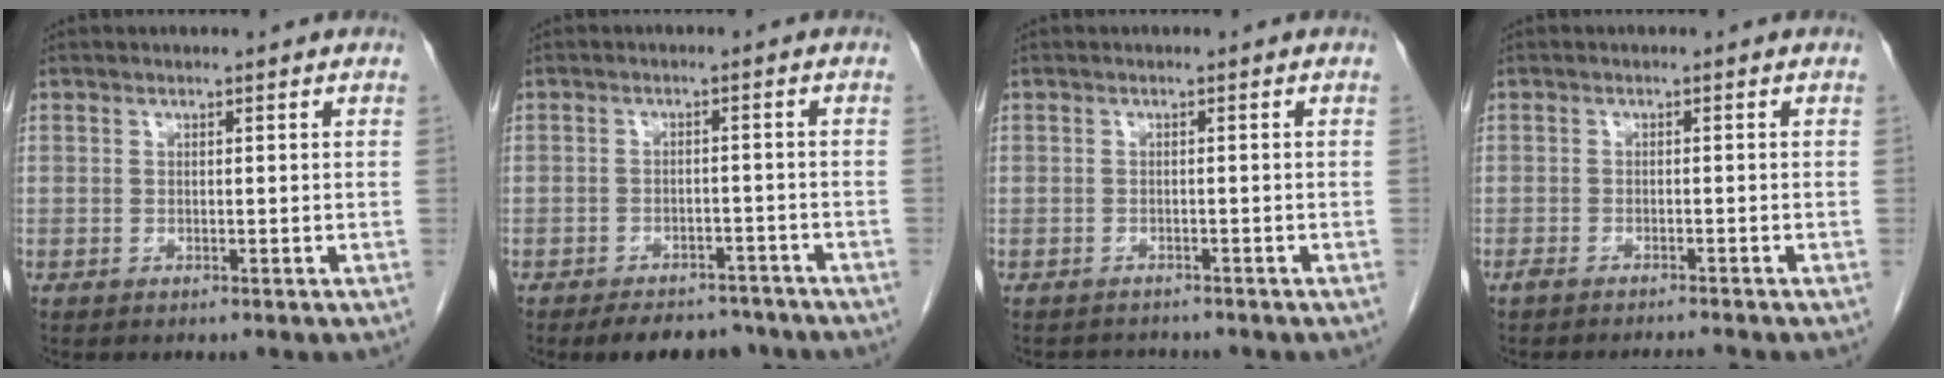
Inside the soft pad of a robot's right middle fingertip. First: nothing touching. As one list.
[{"total": 7.9, "force": [-6.7, 3.3, 2.3], "torque": [-0.017, 0.002, -0.089]}, {"total": 2.1, "force": [-1.9, 0.7, -0.4], "torque": [0.004, -0.005, -0.031]}, {"total": 2.7, "force": [-2.6, -0.3, 0.8], "torque": [-0.017, -0.003, -0.040]}]